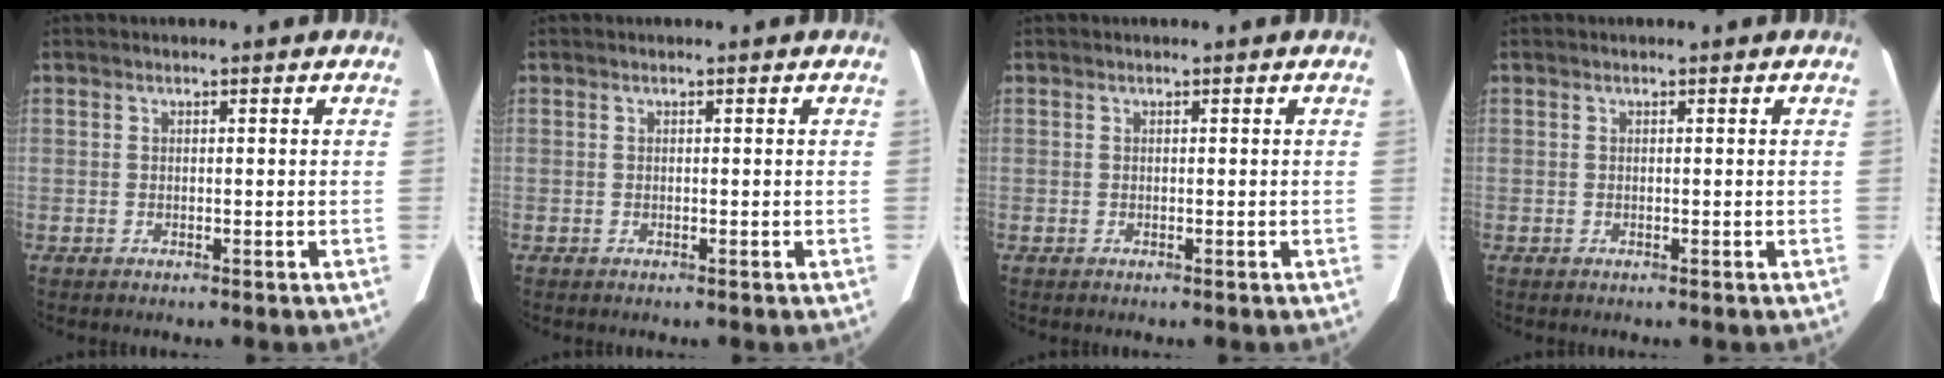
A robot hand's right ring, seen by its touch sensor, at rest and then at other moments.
{"total": 0.0}
{"total": 0.0}
{"total": 0.0}